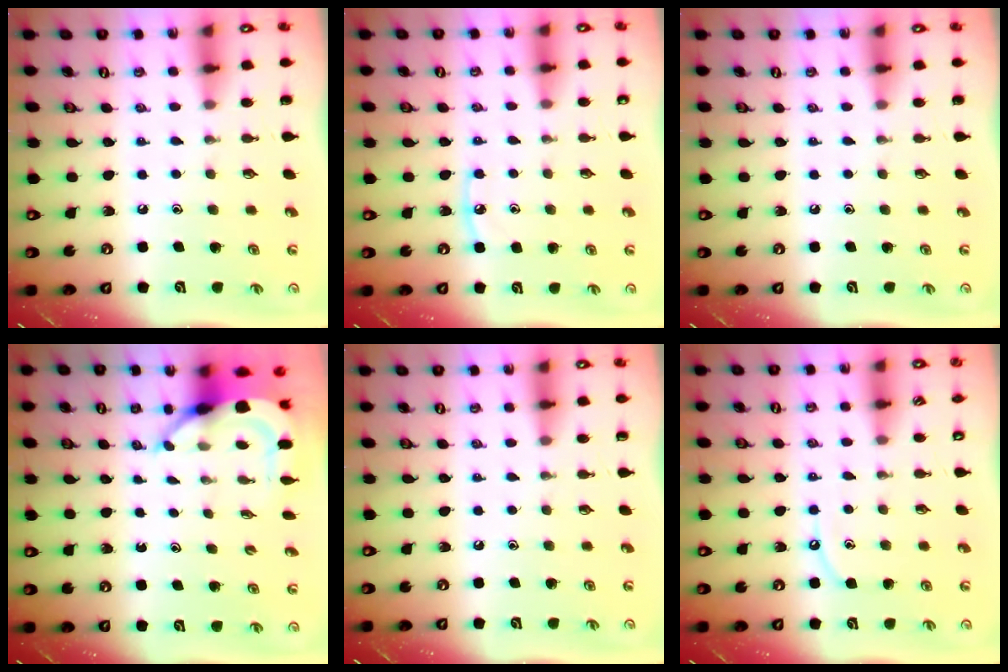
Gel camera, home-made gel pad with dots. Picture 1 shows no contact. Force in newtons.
{"total": 5.3, "press": 5.3, "slide": 0.3}
{"total": 0.0}
{"total": 6.5, "press": 6.4, "slide": 0.9}
{"total": 0.0}
{"total": 5.6, "press": 5.6, "slide": 0.5}